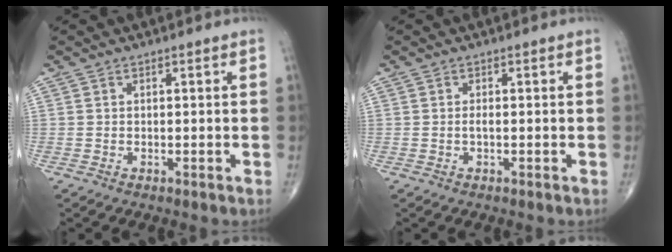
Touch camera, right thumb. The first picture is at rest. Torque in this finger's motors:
{"motor_torque": [-0.02, 0.15, 0.21, 0.06, -0.01]}